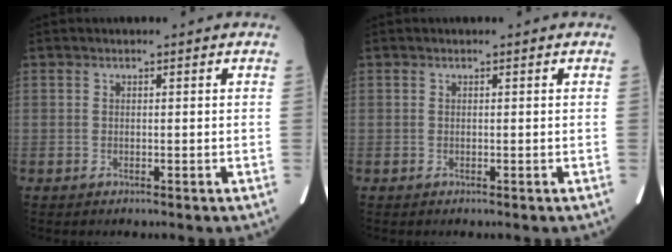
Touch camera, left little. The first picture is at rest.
{"total": 0.0}